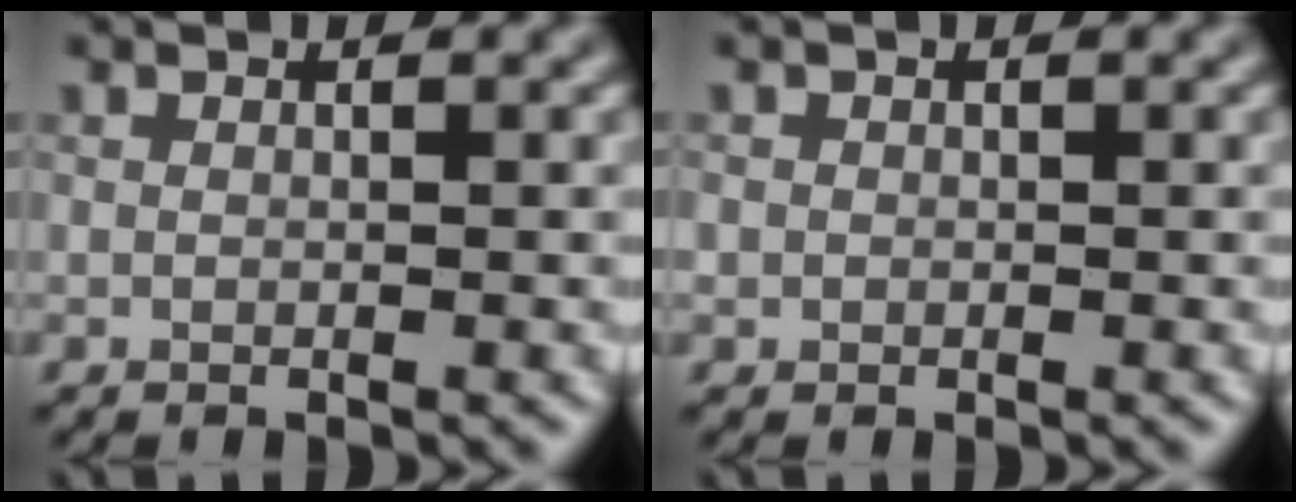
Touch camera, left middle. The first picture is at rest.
{"total": 0.9, "force": [-0.4, -0.4, -0.7], "torque": [0.000, 0.005, 0.008]}